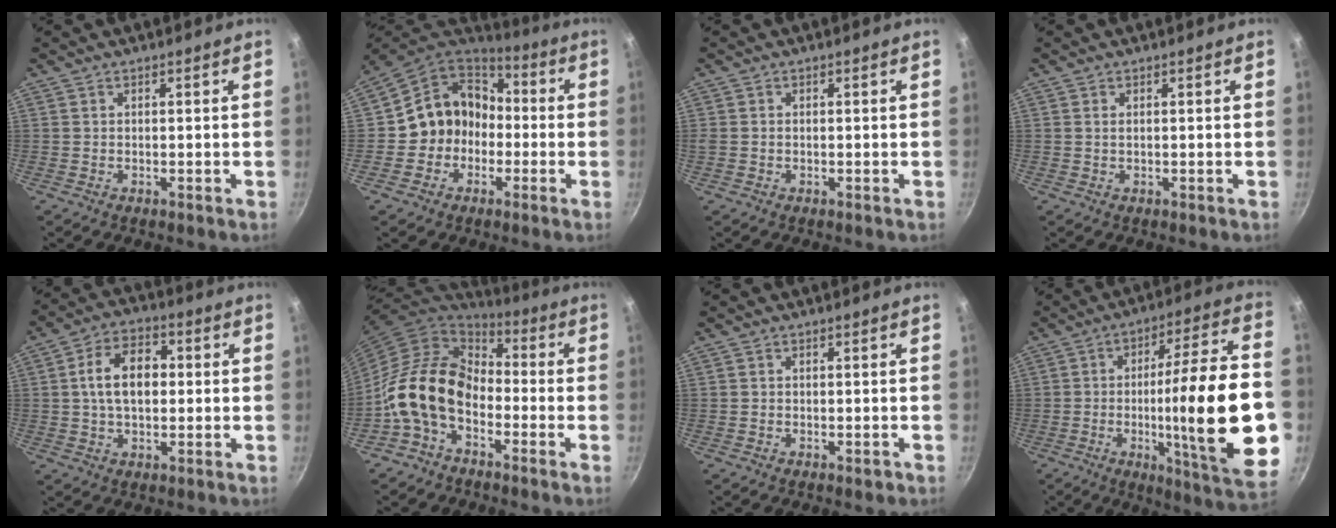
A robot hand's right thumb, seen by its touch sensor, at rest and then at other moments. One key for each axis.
{"total": 12.8, "fx": -1.9, "fy": 11.5, "fz": 5.2, "tx": -0.045, "ty": 0.052, "tz": -0.044}
{"total": 1.1, "fx": -0.2, "fy": 0.9, "fz": 0.6, "tx": -0.010, "ty": 0.001, "tz": -0.003}
{"total": 0.8, "fx": 0.2, "fy": 0.4, "fz": 0.6, "tx": -0.011, "ty": 0.000, "tz": 0.003}
{"total": 10.6, "fx": 0.7, "fy": 6.8, "fz": 8.2, "tx": -0.114, "ty": 0.023, "tz": 0.003}
{"total": 15.2, "fx": -4.6, "fy": 10.3, "fz": 10.2, "tx": -0.155, "ty": 0.055, "tz": -0.112}
{"total": 1.1, "fx": -0.6, "fy": 0.6, "fz": 0.6, "tx": -0.010, "ty": 0.003, "tz": -0.007}
{"total": 26.9, "fx": -4.5, "fy": 4.8, "fz": 26.0, "tx": -0.381, "ty": 0.015, "tz": -0.061}